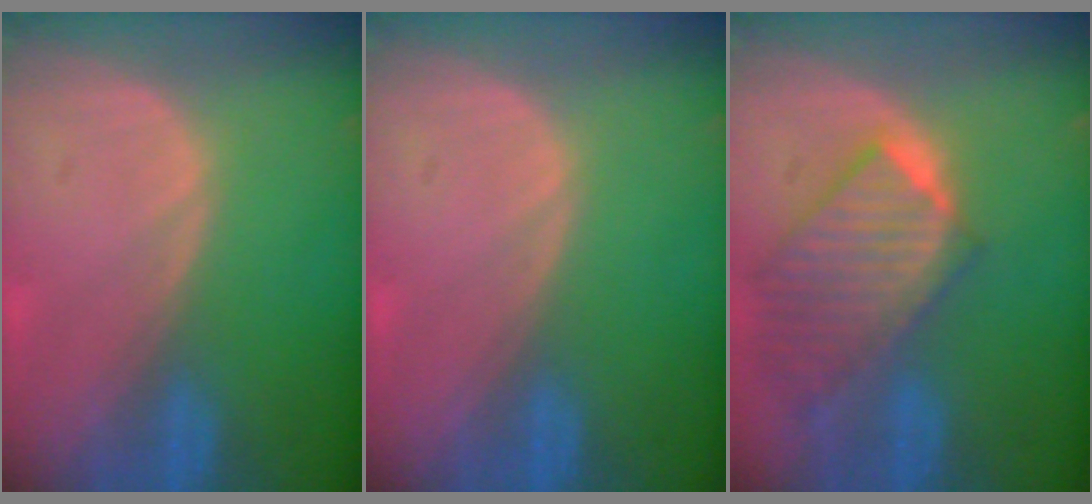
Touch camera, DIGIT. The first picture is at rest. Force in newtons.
{"total": 0.0}
{"total": 10.0, "press": 8.8, "slide": 4.7}